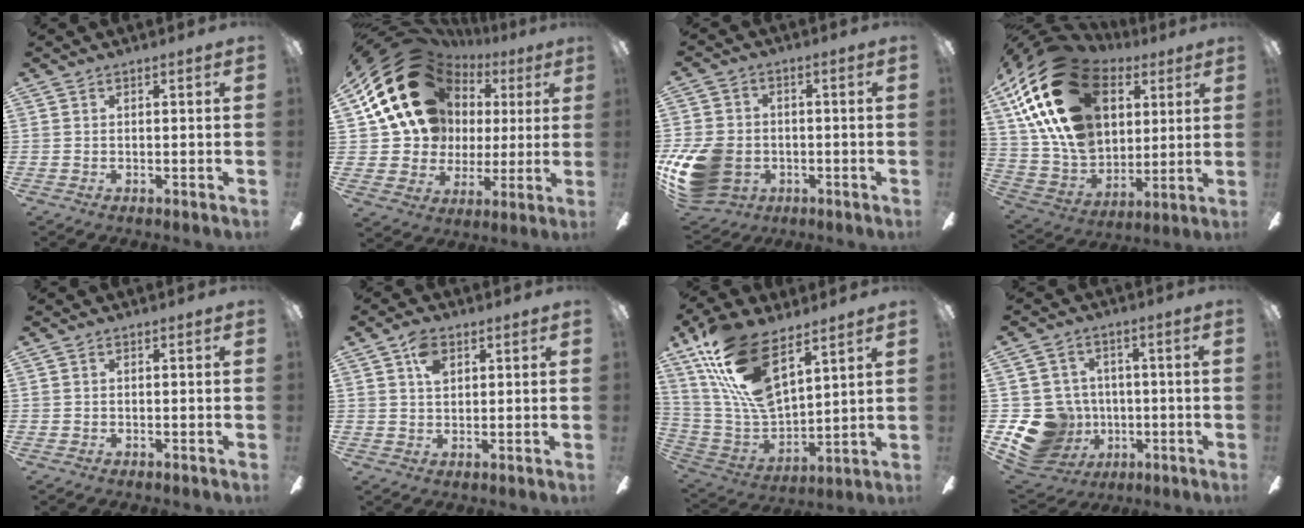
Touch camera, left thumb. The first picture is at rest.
{"total": 23.5, "force": [10.8, 17.8, 10.9], "torque": [-0.204, -0.050, 0.223]}
{"total": 15.1, "force": [-4.3, 11.5, 8.8], "torque": [-0.180, 0.028, -0.074]}
{"total": 26.7, "force": [12.0, 17.3, 16.5], "torque": [-0.335, -0.039, 0.216]}
{"total": 0.0}
{"total": 5.2, "force": [2.3, 3.3, 3.3], "torque": [-0.055, -0.001, 0.040]}
{"total": 21.1, "force": [12.3, 9.5, 14.3], "torque": [-0.310, -0.067, 0.218]}
{"total": 14.2, "force": [-3.7, 12.7, 5.1], "torque": [-0.120, 0.021, -0.053]}